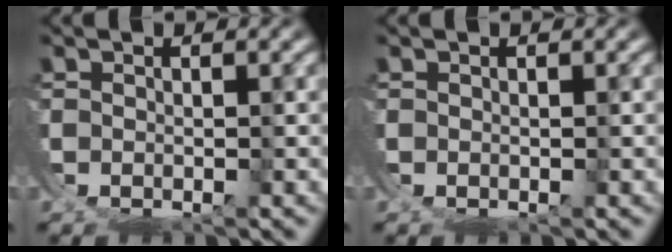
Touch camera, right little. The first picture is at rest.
{"total": 0.0}